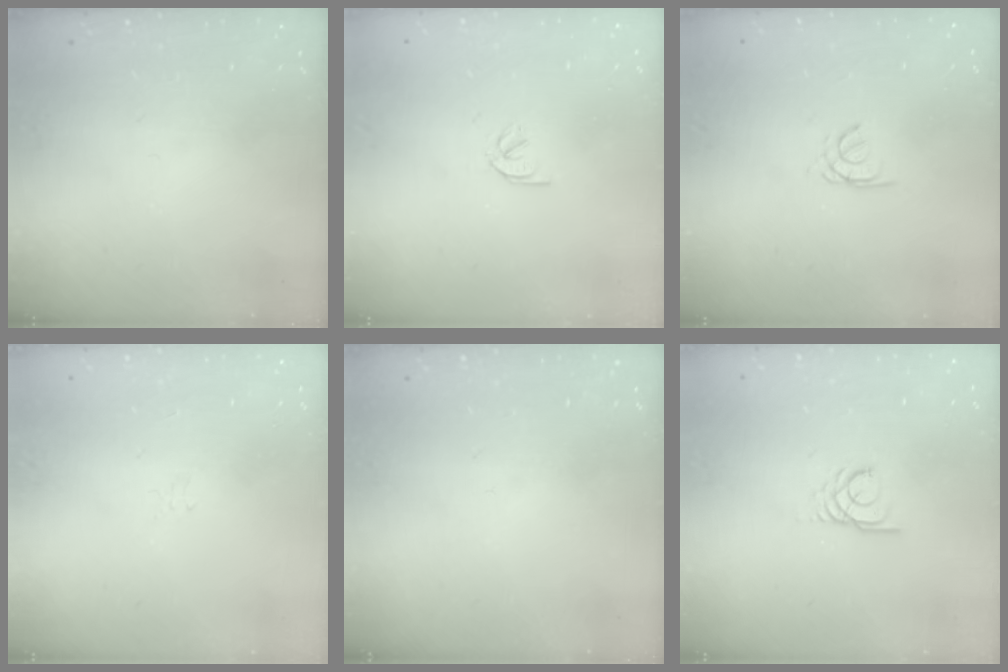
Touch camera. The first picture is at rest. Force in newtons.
{"total": 1.9, "press": 1.9, "slide": 0.3}
{"total": 1.5, "press": 1.4, "slide": 0.4}
{"total": 2.1, "press": 2.0, "slide": 0.6}
{"total": 0.0}
{"total": 3.2, "press": 3.2, "slide": 0.2}